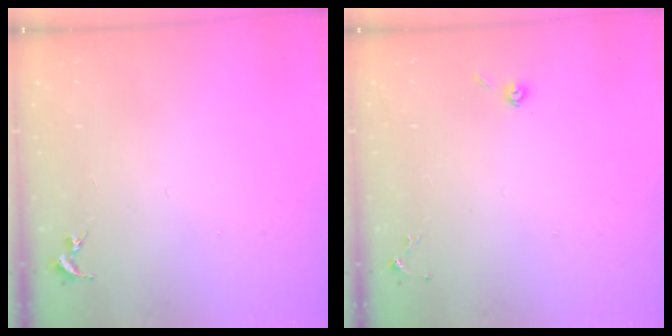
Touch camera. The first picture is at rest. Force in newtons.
{"total": 3.9, "press": 3.8, "slide": 0.9}